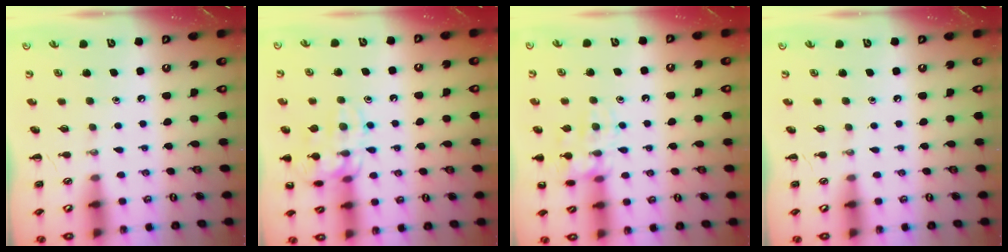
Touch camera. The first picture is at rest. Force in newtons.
{"total": 13.5, "press": 13.5, "slide": 0.6}
{"total": 12.7, "press": 12.7, "slide": 0.7}
{"total": 0.0}